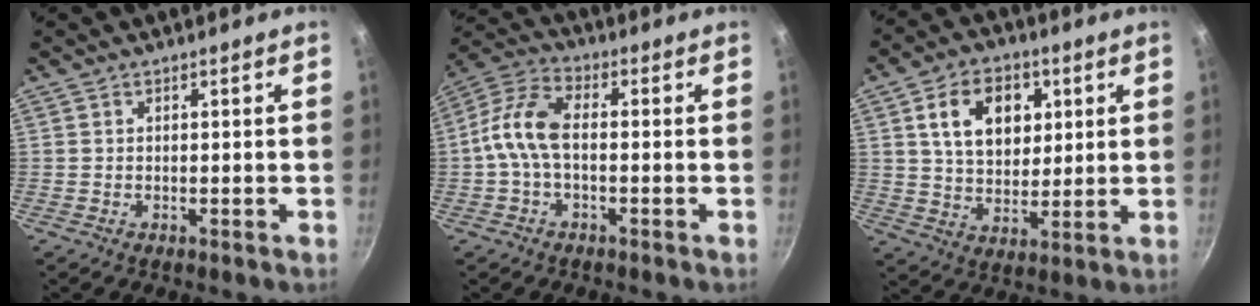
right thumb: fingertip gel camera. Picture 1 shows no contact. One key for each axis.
{"total": 9.1, "fx": -1.1, "fy": 5.0, "fz": 7.5, "tx": -0.154, "ty": 0.038, "tz": -0.038}
{"total": 13.0, "fx": 4.1, "fy": 9.1, "fz": 8.4, "tx": -0.104, "ty": -0.007, "tz": 0.066}